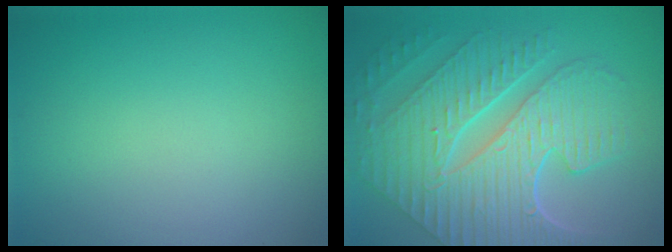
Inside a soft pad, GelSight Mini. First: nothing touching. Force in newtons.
{"total": 10.3, "press": 7.2, "slide": 7.3}